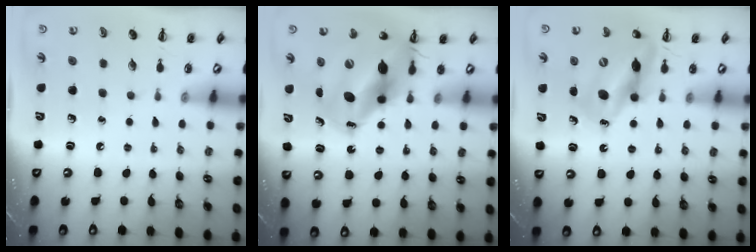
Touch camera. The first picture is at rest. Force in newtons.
{"total": 12.9, "press": 12.3, "slide": 3.9}
{"total": 12.7, "press": 12.2, "slide": 3.4}